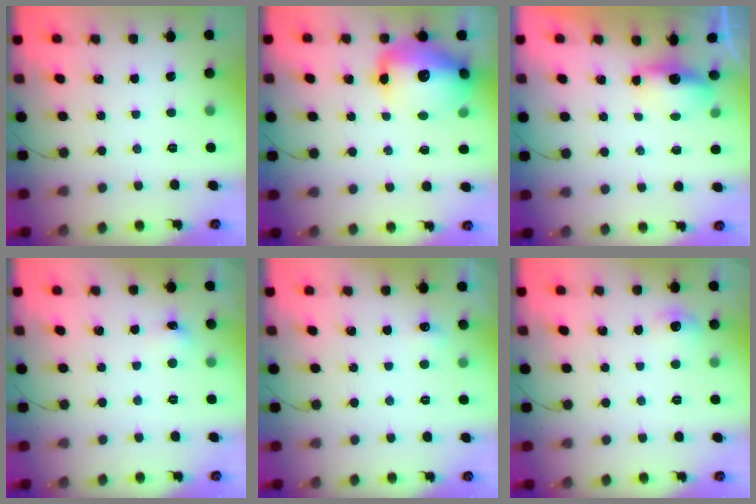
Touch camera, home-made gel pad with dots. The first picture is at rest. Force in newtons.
{"total": 17.3, "press": 16.8, "slide": 3.9}
{"total": 7.2, "press": 5.3, "slide": 4.8}
{"total": 4.9, "press": 4.8, "slide": 1.3}
{"total": 4.2, "press": 4.0, "slide": 1.2}
{"total": 5.5, "press": 5.3, "slide": 1.4}